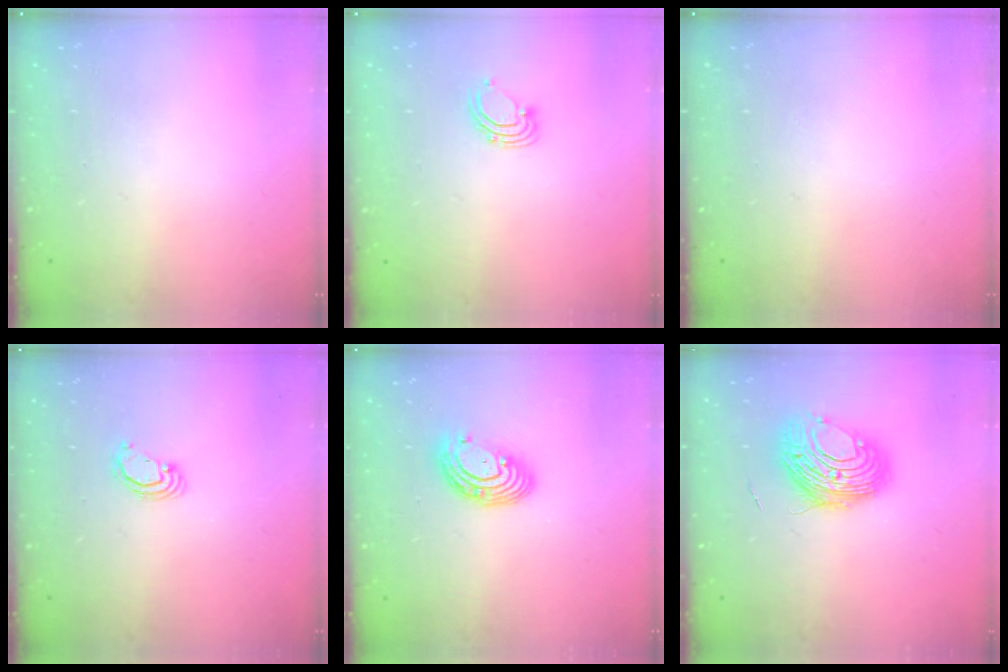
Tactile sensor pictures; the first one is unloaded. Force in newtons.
{"total": 2.9, "press": 2.9, "slide": 0.2}
{"total": 0.0}
{"total": 2.3, "press": 2.3, "slide": 0.3}
{"total": 8.1, "press": 8.0, "slide": 1.5}
{"total": 11.0, "press": 11.0, "slide": 0.6}